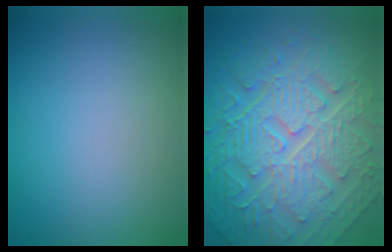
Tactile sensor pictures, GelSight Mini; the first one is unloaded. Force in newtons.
{"total": 10.5, "press": 7.2, "slide": 7.7}